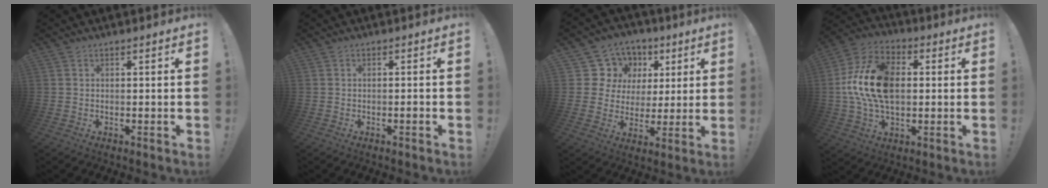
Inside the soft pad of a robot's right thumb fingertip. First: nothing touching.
{"total": 1.3, "force": [-0.7, 0.1, 1.0], "torque": [-0.019, 0.004, -0.011]}
{"total": 11.1, "force": [4.2, 10.1, 2.2], "torque": [-0.028, -0.030, 0.095]}
{"total": 19.5, "force": [1.1, 12.7, 14.8], "torque": [-0.268, 0.016, 0.026]}